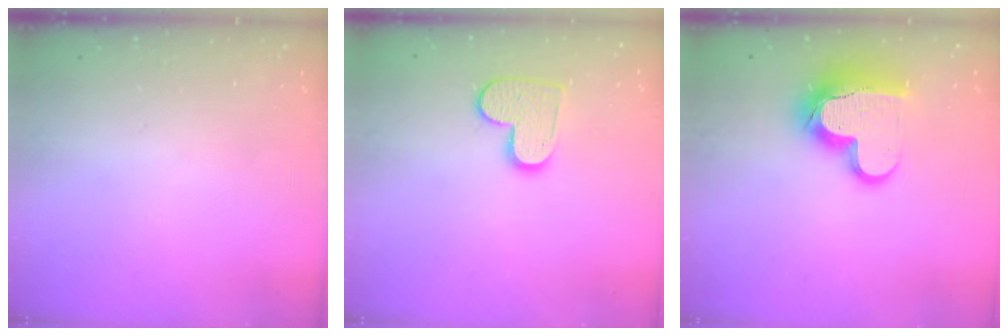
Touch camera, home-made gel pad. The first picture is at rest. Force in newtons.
{"total": 9.7, "press": 9.7, "slide": 0.5}
{"total": 15.5, "press": 15.4, "slide": 1.8}